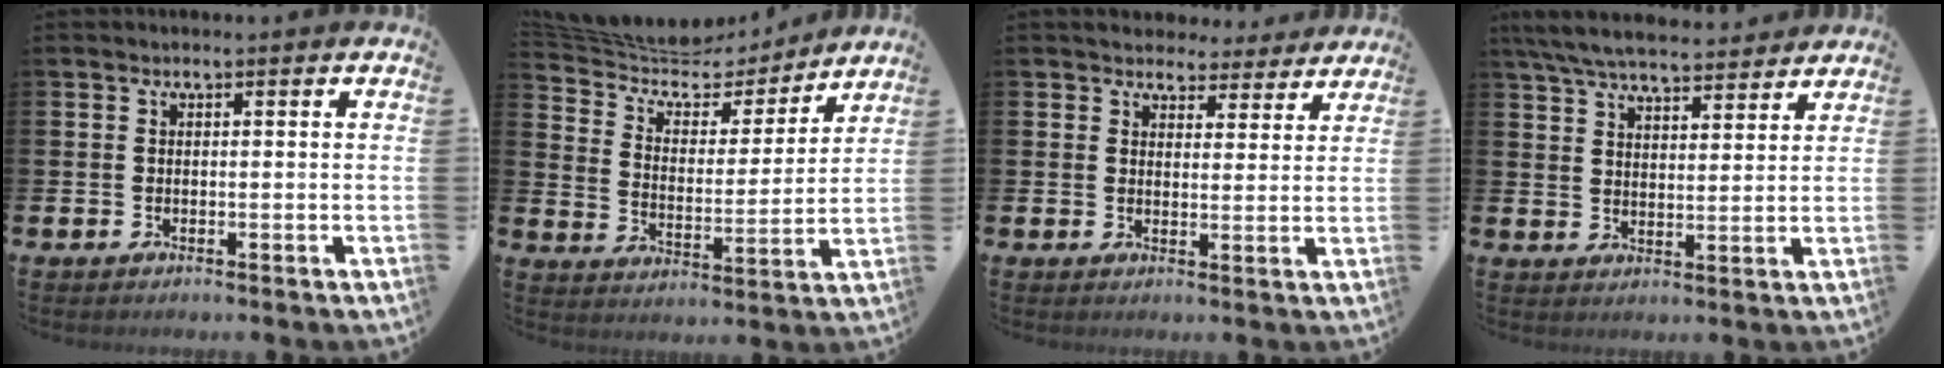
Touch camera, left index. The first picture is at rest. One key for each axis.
{"total": 7.3, "fx": 6.4, "fy": 2.9, "fz": 2.0, "tx": -0.068, "ty": -0.049, "tz": 0.108}
{"total": 4.0, "fx": 3.8, "fy": 1.5, "fz": -0.1, "tx": -0.002, "ty": -0.027, "tz": 0.064}
{"total": 6.9, "fx": 6.5, "fy": 1.1, "fz": 1.9, "tx": -0.053, "ty": -0.033, "tz": 0.118}